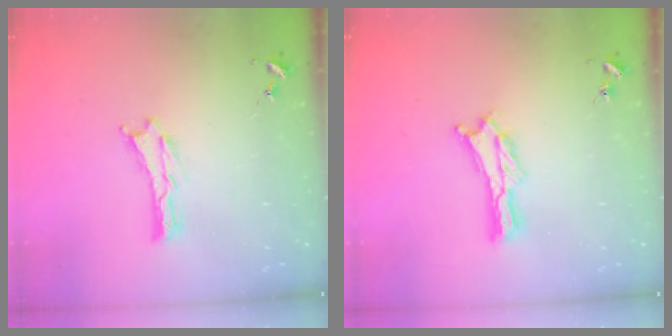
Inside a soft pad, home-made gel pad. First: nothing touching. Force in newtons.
{"total": 1.8, "press": 1.8, "slide": 0.2}